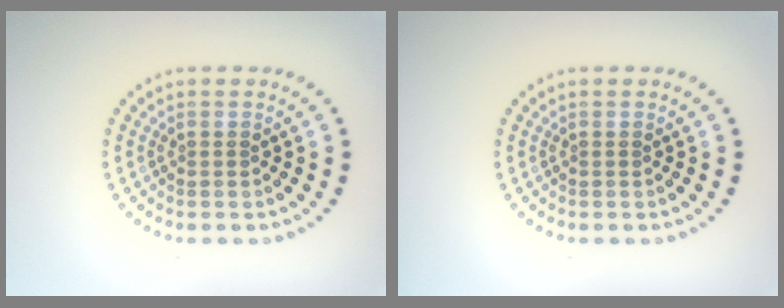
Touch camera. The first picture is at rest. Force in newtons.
{"total": 0.0}